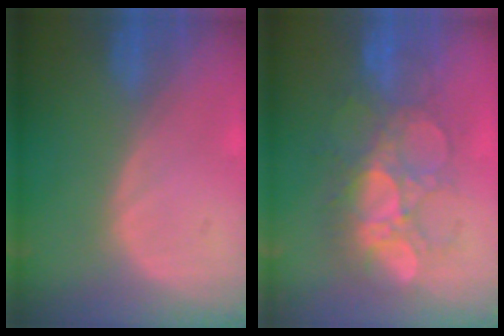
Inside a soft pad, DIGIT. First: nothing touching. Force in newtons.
{"total": 8.7, "press": 8.5, "slide": 1.6}